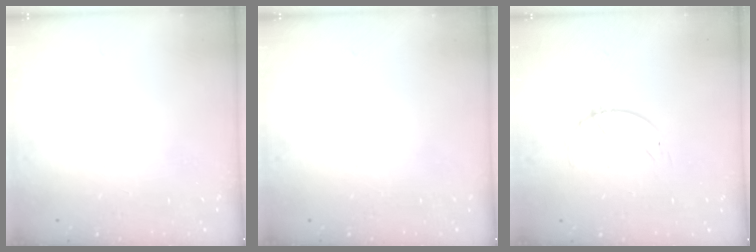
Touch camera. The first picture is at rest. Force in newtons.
{"total": 0.0}
{"total": 1.9, "press": 1.9, "slide": 0.3}